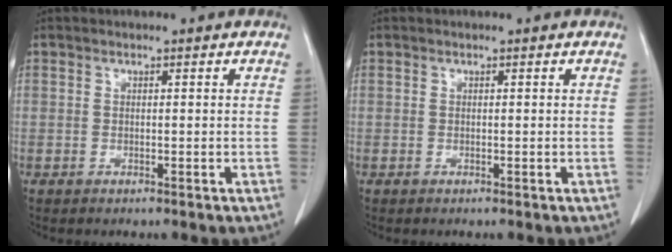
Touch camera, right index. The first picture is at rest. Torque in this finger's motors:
{"motor_torque": [-0.17, 0.13, 0.09, 0.01]}